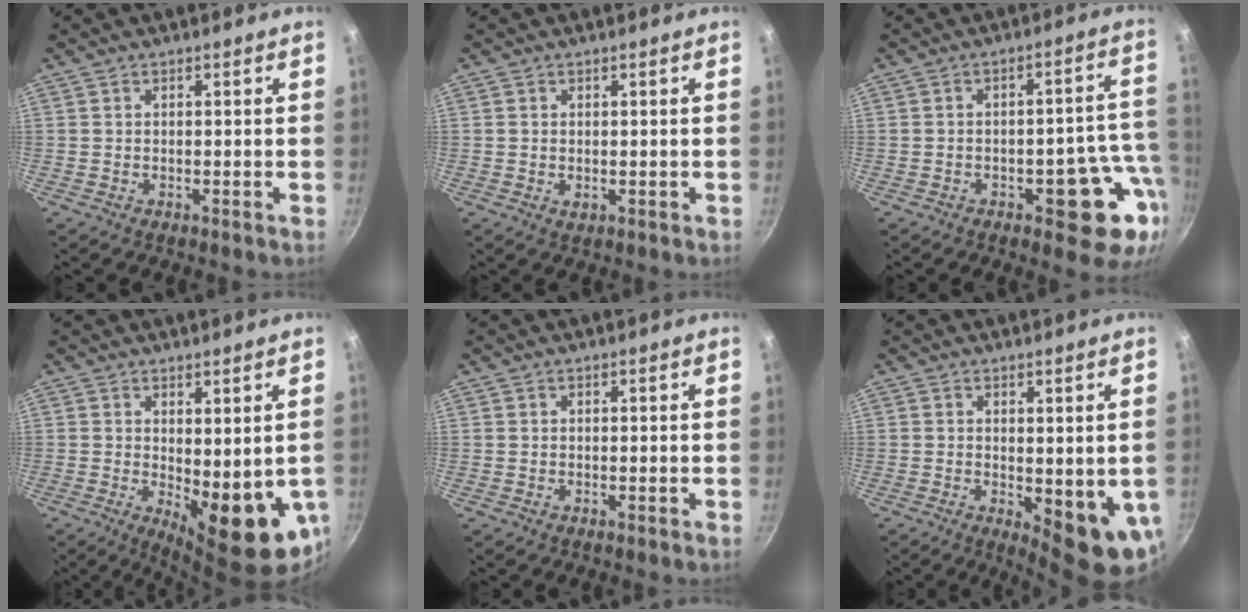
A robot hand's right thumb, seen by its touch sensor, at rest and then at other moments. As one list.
[{"total": 1.1, "force": [0.0, 0.7, 0.8], "torque": [-0.013, -0.002, 0.001]}, {"total": 12.6, "force": [-4.7, 5.7, 10.2], "torque": [-0.062, 0.038, -0.056]}, {"total": 12.8, "force": [-1.0, 5.0, 11.8], "torque": [-0.133, -0.021, 0.003]}, {"total": 0.0}, {"total": 9.1, "force": [-0.7, 3.3, 8.4], "torque": [-0.092, -0.015, -0.001]}]